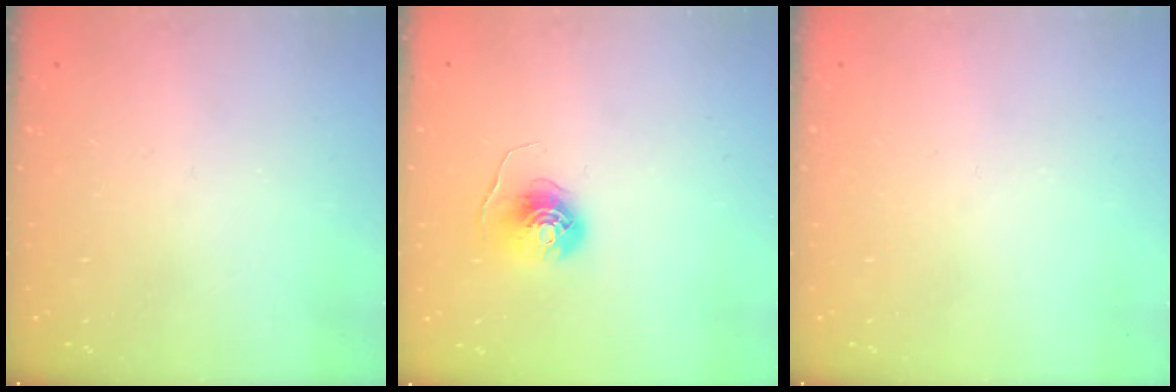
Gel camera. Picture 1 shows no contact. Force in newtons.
{"total": 6.7, "press": 6.7, "slide": 0.3}
{"total": 0.0}